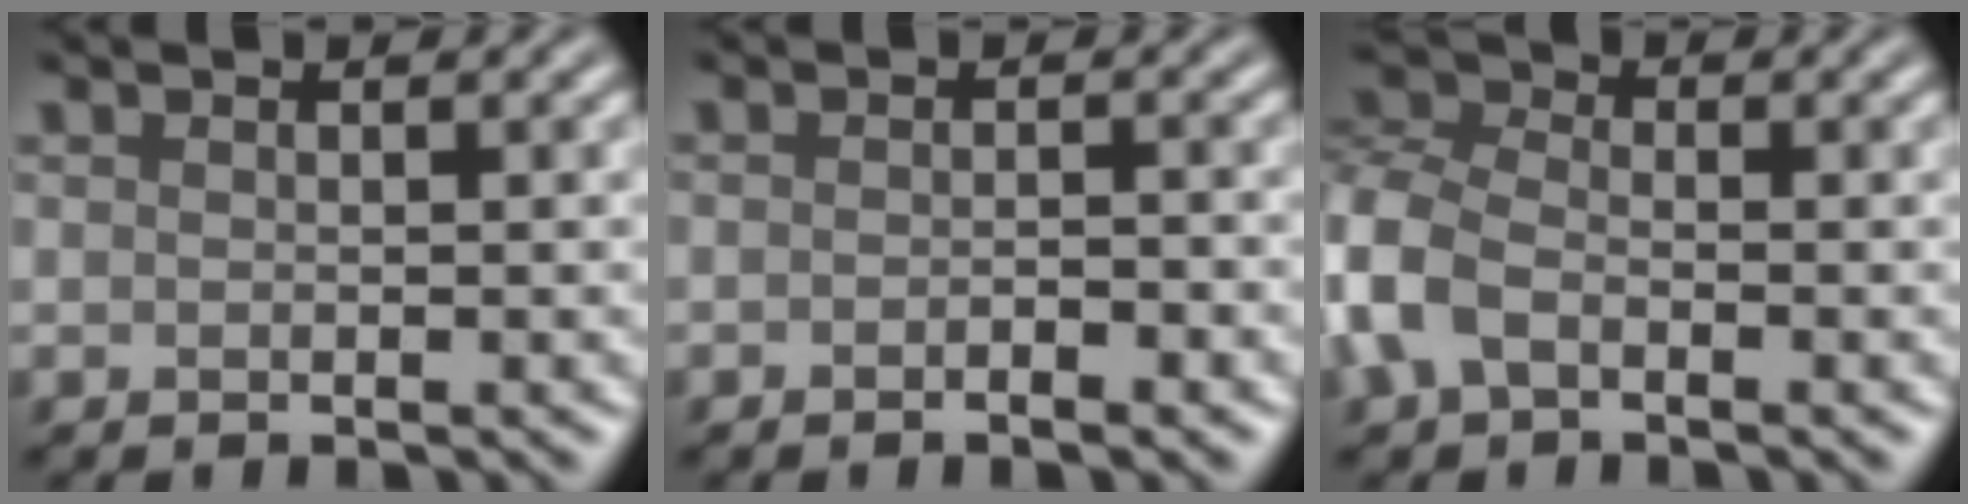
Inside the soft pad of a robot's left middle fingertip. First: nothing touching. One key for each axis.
{"total": 1.3, "fx": -1.0, "fy": 0.2, "fz": 0.8, "tx": -0.010, "ty": -0.001, "tz": -0.011}
{"total": 4.4, "fx": -1.7, "fy": 3.0, "fz": 2.7, "tx": -0.073, "ty": 0.006, "tz": -0.049}